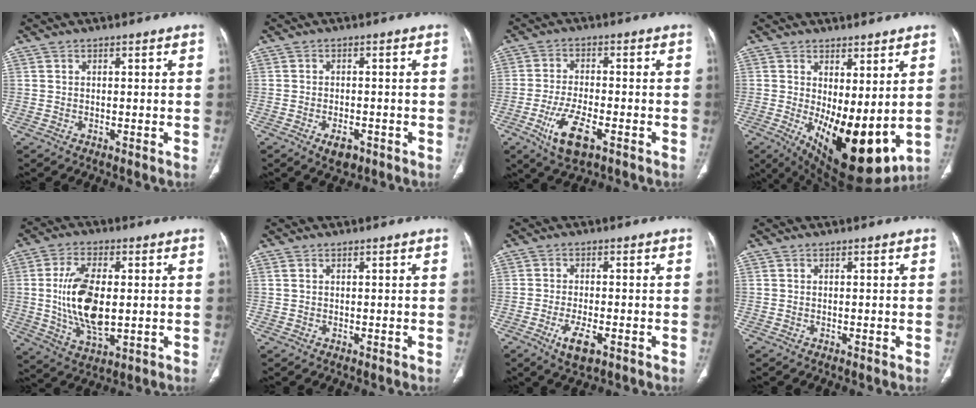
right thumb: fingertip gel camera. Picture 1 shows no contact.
{"total": 3.8, "force": [-1.9, 2.1, 2.5], "torque": [-0.034, 0.005, -0.024]}
{"total": 8.9, "force": [-4.0, 3.6, 7.2], "torque": [-0.144, 0.006, -0.067]}
{"total": 16.5, "force": [-0.7, 7.1, 14.9], "torque": [-0.226, -0.038, 0.014]}
{"total": 13.9, "force": [0.3, 6.8, 12.1], "torque": [-0.232, -0.010, 0.013]}
{"total": 0.6, "force": [0.4, 0.2, 0.4], "torque": [-0.011, 0.010, 0.011]}
{"total": 5.5, "force": [-2.4, 2.2, 4.4], "torque": [-0.082, 0.001, -0.036]}
{"total": 0.0}